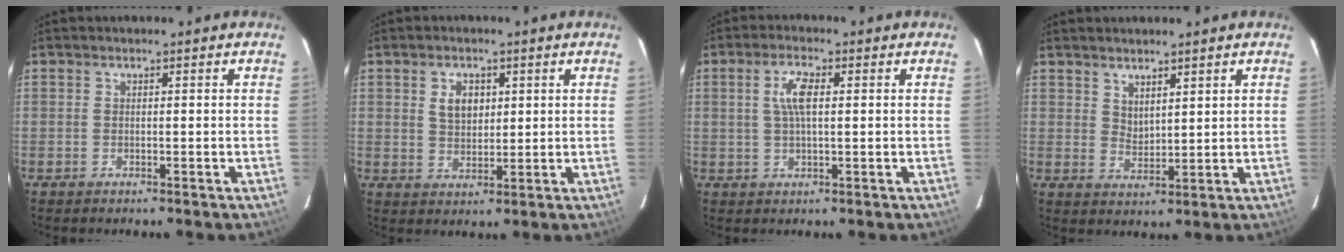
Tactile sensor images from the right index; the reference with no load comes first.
{"total": 4.7, "force": [1.6, 3.2, 3.1], "torque": [-0.053, 0.006, 0.032]}
{"total": 4.5, "force": [0.5, 1.4, 4.3], "torque": [-0.084, 0.007, 0.010]}
{"total": 3.7, "force": [3.0, 1.4, 1.6], "torque": [-0.023, -0.002, 0.054]}